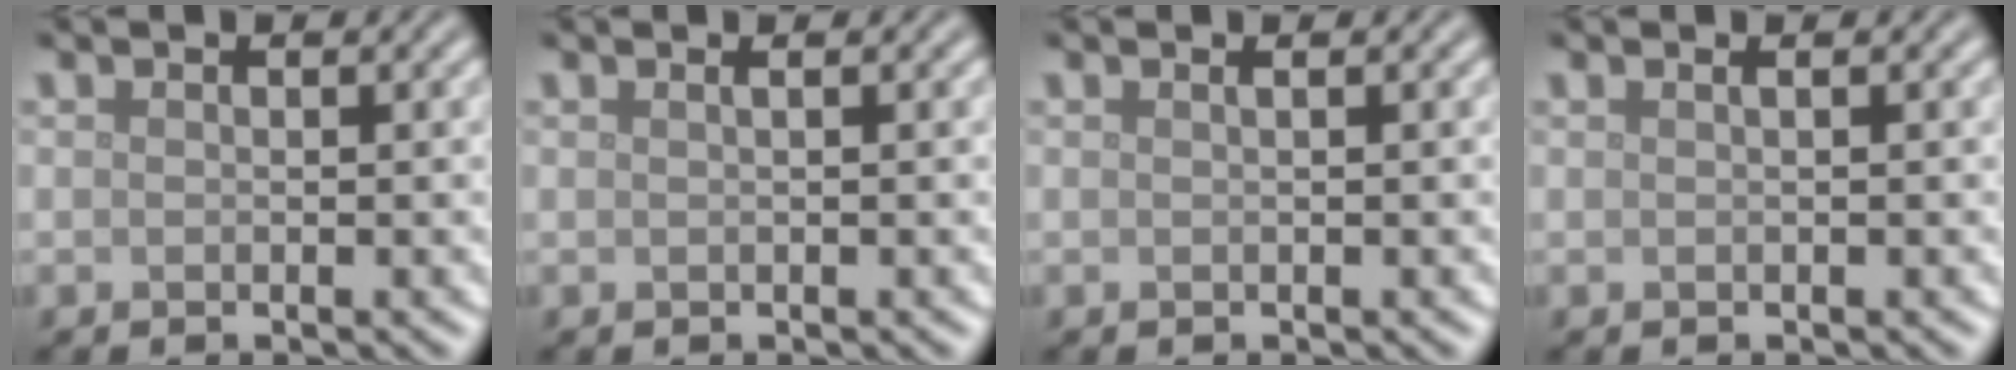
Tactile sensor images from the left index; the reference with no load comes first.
{"total": 1.1, "force": [0.4, 0.5, 0.9], "torque": [-0.004, -0.001, -0.004]}
{"total": 0.8, "force": [0.2, 0.3, 0.6], "torque": [-0.006, 0.001, -0.004]}
{"total": 1.1, "force": [0.4, 0.6, 0.9], "torque": [-0.005, -0.002, -0.005]}